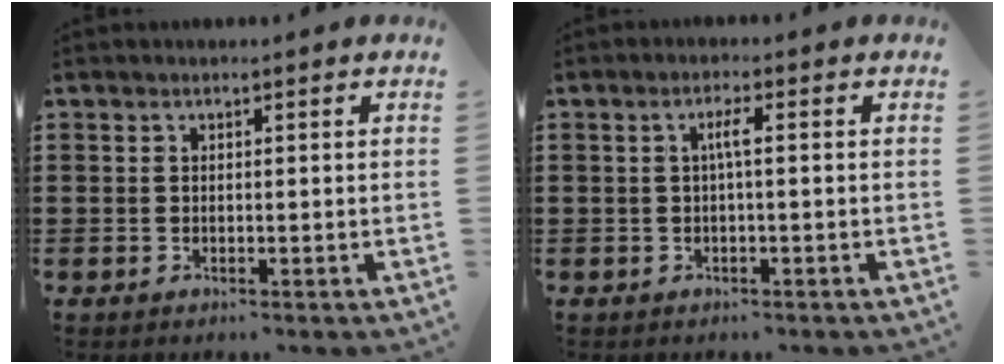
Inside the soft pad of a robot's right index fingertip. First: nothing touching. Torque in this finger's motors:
{"motor_torque": [0.41, -0.33, 0.17, 0.04]}